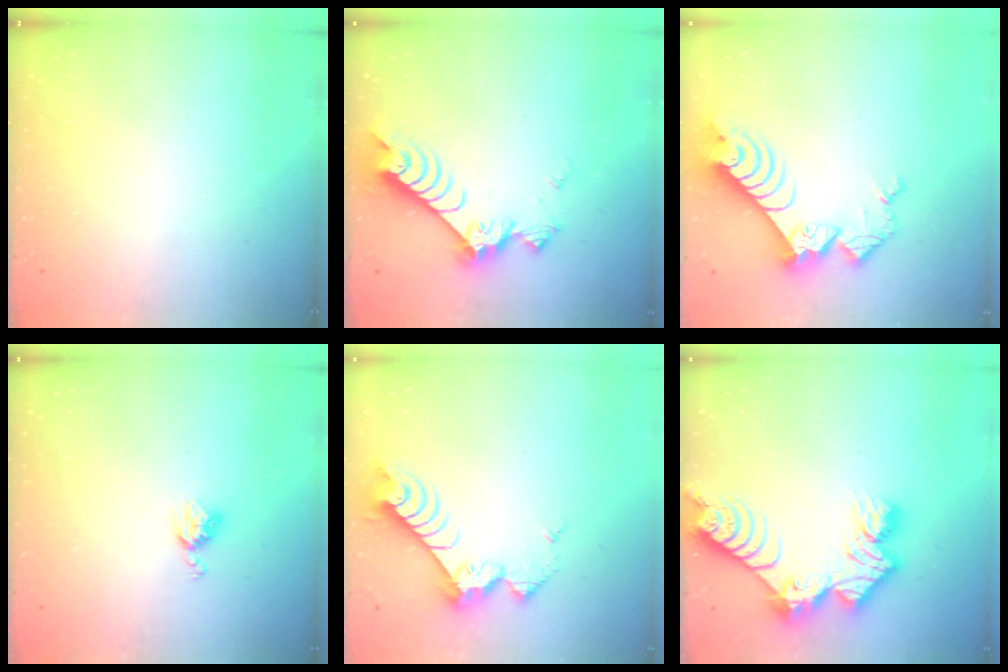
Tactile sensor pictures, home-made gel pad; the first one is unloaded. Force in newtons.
{"total": 9.1, "press": 9.0, "slide": 1.3}
{"total": 12.8, "press": 12.7, "slide": 1.5}
{"total": 5.5, "press": 5.5, "slide": 0.7}
{"total": 9.5, "press": 9.4, "slide": 1.1}
{"total": 13.1, "press": 13.1, "slide": 1.0}